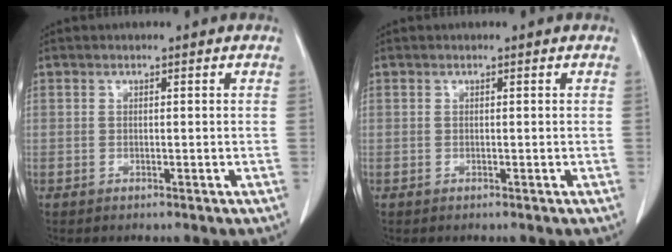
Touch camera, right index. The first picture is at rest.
{"total": 0.0}